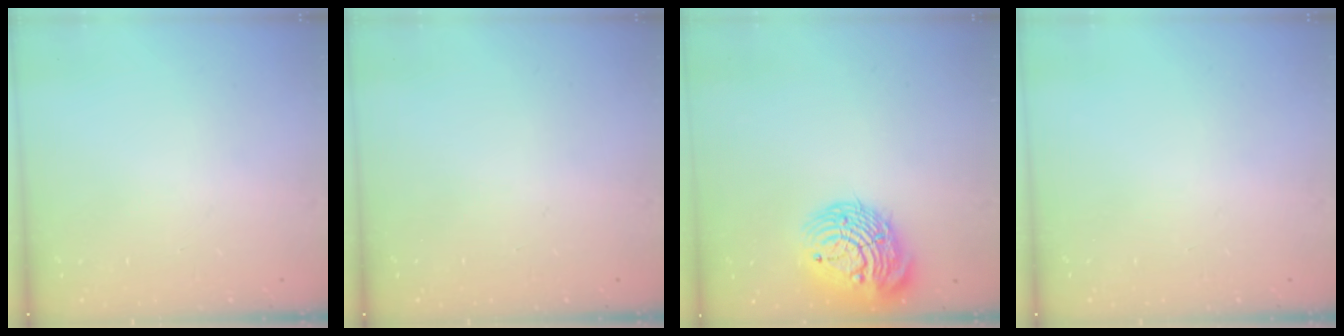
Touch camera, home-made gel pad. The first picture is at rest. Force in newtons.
{"total": 0.0}
{"total": 17.4, "press": 17.3, "slide": 1.8}
{"total": 0.0}